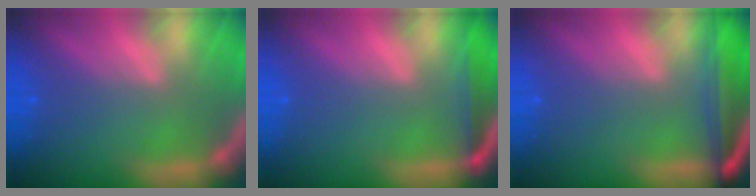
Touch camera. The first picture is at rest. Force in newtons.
{"total": 3.0}
{"total": 7.1}